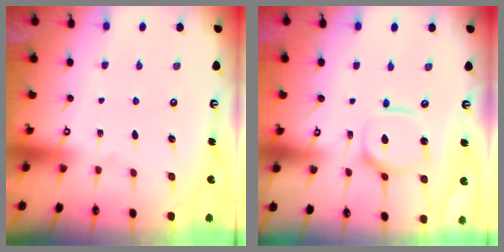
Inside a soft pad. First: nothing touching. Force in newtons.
{"total": 11.6, "press": 11.5, "slide": 1.5}